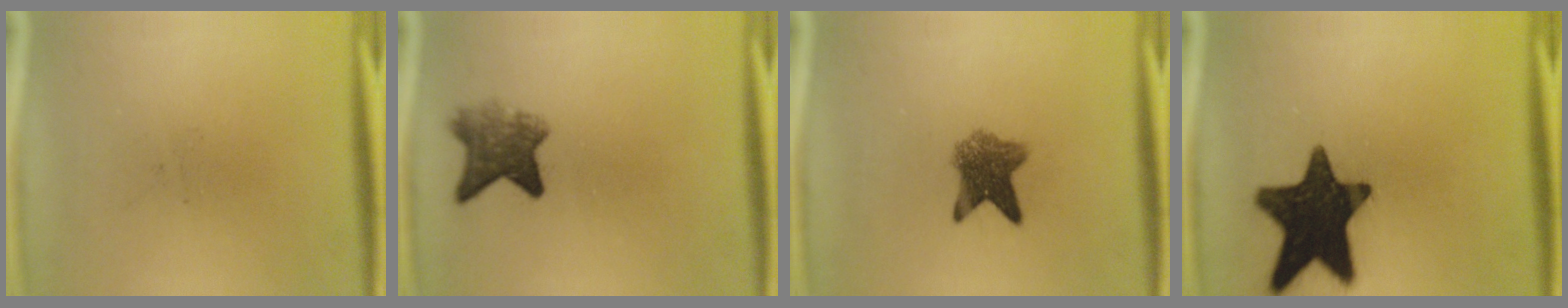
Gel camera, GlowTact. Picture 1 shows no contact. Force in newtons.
{"total": 5.7}
{"total": 6.2}
{"total": 17.4}